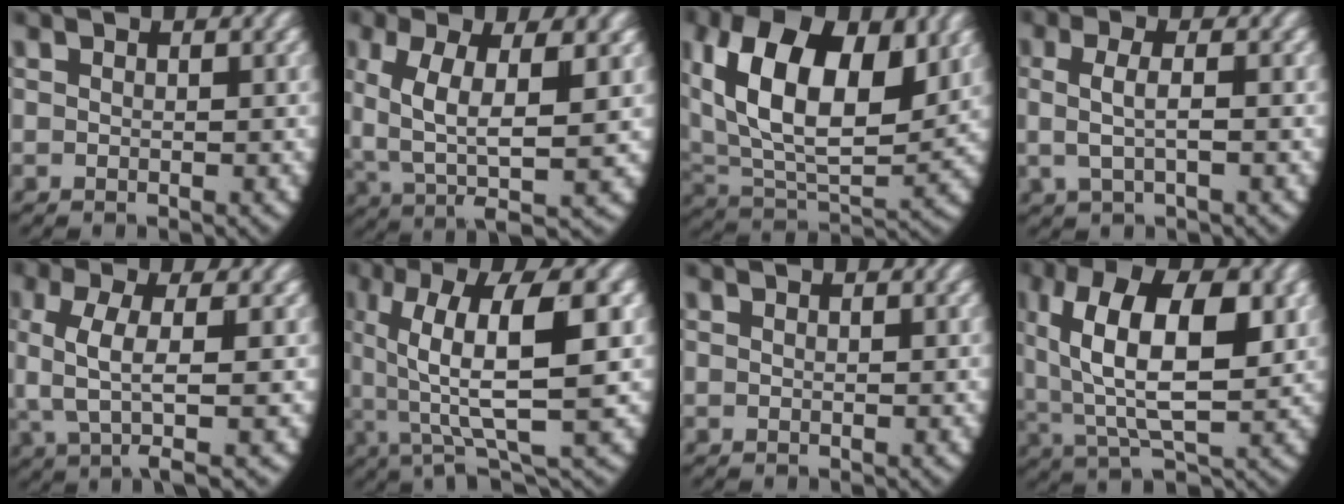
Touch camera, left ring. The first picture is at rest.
{"total": 7.6, "force": [0.4, 3.7, 6.7], "torque": [-0.122, -0.017, 0.018]}
{"total": 12.2, "force": [3.4, 7.5, 9.0], "torque": [-0.194, -0.035, 0.073]}
{"total": 3.3, "force": [0.4, 1.7, 2.8], "torque": [-0.069, -0.002, 0.011]}
{"total": 5.6, "force": [0.5, 2.2, 5.2], "torque": [-0.111, -0.009, 0.018]}
{"total": 9.4, "force": [1.4, 3.9, 8.4], "torque": [-0.149, -0.004, 0.022]}
{"total": 0.0}
{"total": 9.7, "force": [1.7, 5.1, 8.1], "torque": [-0.147, -0.013, 0.039]}